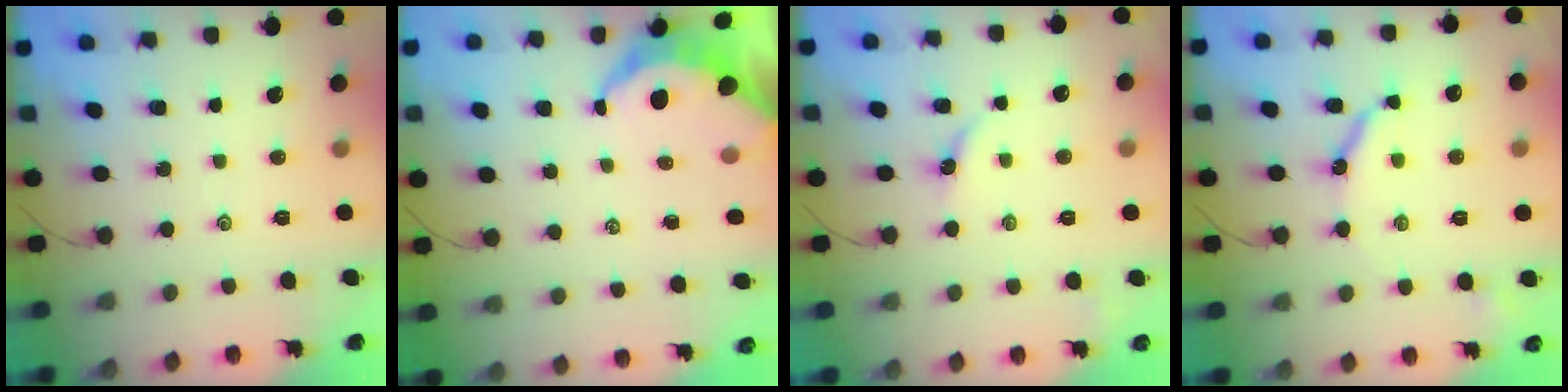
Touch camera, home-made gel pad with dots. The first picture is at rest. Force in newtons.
{"total": 5.5, "press": 5.5, "slide": 0.7}
{"total": 3.4, "press": 3.3, "slide": 0.6}
{"total": 7.4, "press": 7.4, "slide": 0.7}